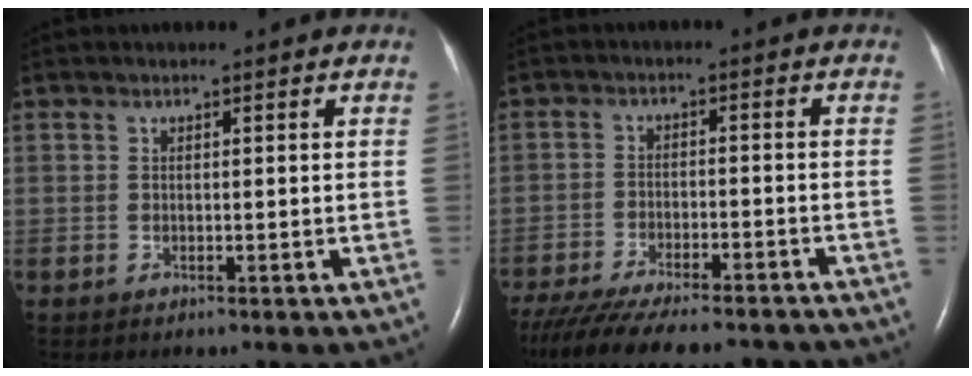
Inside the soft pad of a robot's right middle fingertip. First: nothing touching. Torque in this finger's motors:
{"motor_torque": [1.07, -1.07, 0.17, 0.13]}